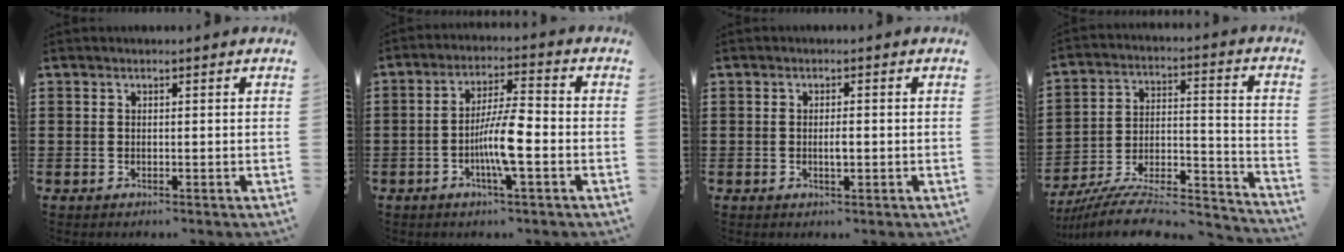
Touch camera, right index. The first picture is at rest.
{"total": 7.4, "force": [-1.9, 1.2, 7.0], "torque": [-0.140, -0.004, -0.041]}
{"total": 1.6, "force": [-0.2, 0.4, 1.6], "torque": [-0.030, 0.001, -0.003]}
{"total": 9.8, "force": [-8.7, 2.3, 4.0], "torque": [-0.064, 0.012, -0.167]}